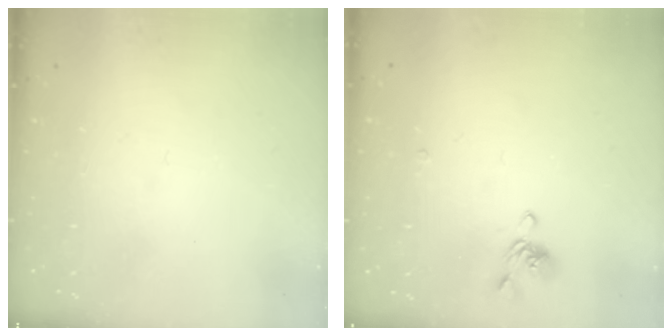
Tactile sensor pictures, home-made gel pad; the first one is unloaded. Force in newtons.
{"total": 3.6, "press": 3.6, "slide": 0.3}